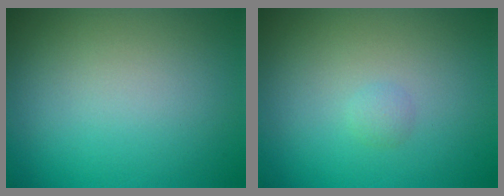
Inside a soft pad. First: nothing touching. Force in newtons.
{"total": 0.7, "press": 0.7, "slide": 0.0}